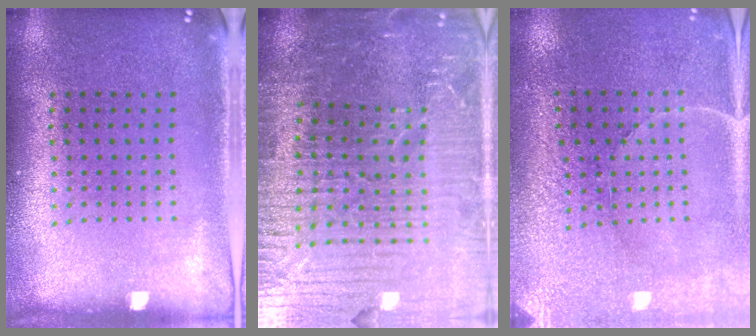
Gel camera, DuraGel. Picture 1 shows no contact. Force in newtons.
{"total": 5.6, "press": 5.1, "slide": 2.2}
{"total": 3.1, "press": 3.1, "slide": 0.6}